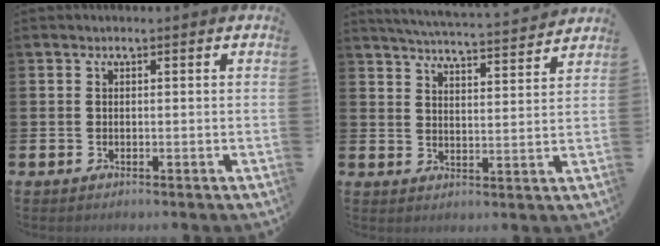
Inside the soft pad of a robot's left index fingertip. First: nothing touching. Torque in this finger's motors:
{"motor_torque": [0.50, -0.48, 0.27, 0.03]}